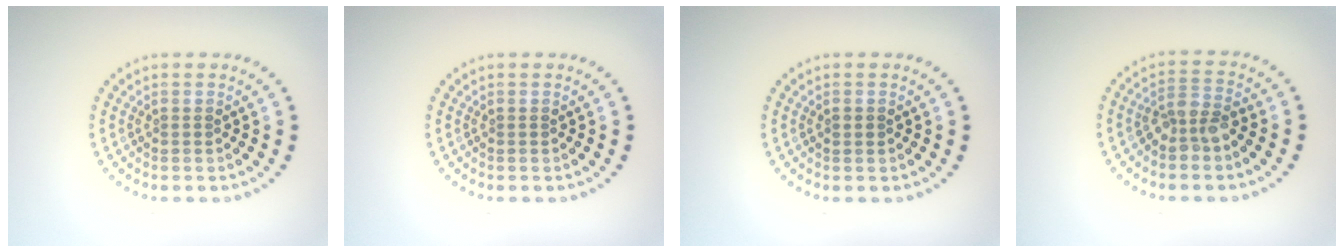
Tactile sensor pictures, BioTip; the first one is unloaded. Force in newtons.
{"total": 0.0}
{"total": 0.9, "press": 0.9, "slide": 0.1}
{"total": 2.8, "press": 2.2, "slide": 1.6}